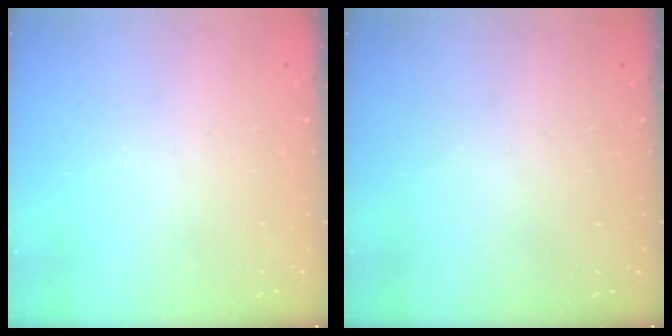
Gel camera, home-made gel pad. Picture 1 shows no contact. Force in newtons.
{"total": 0.0}